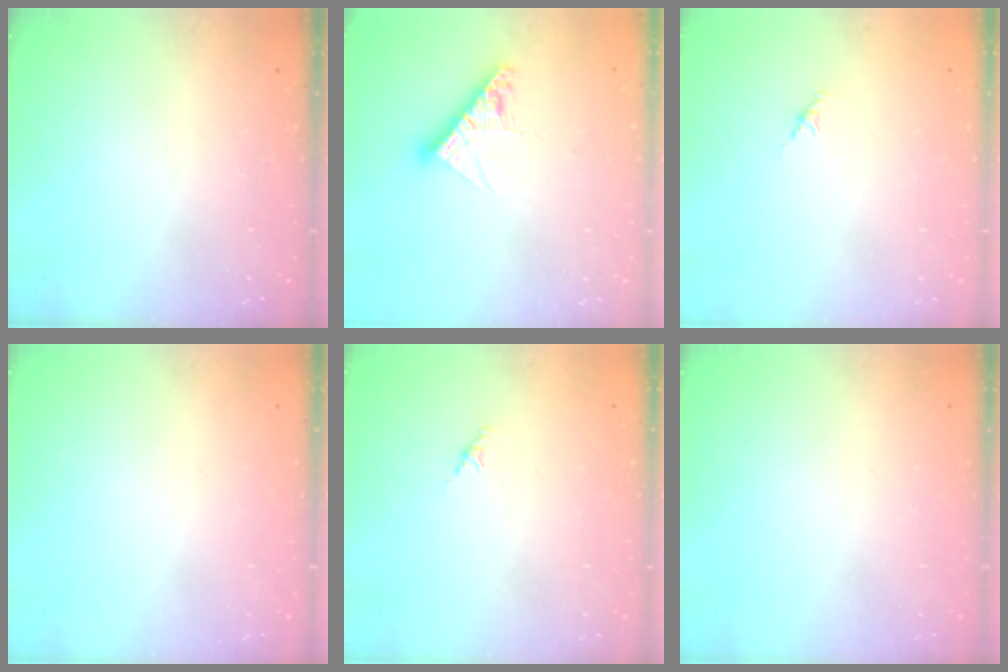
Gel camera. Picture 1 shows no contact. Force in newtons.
{"total": 8.4, "press": 8.4, "slide": 0.3}
{"total": 2.1, "press": 2.0, "slide": 0.7}
{"total": 0.0}
{"total": 2.1, "press": 2.0, "slide": 0.7}
{"total": 0.0}